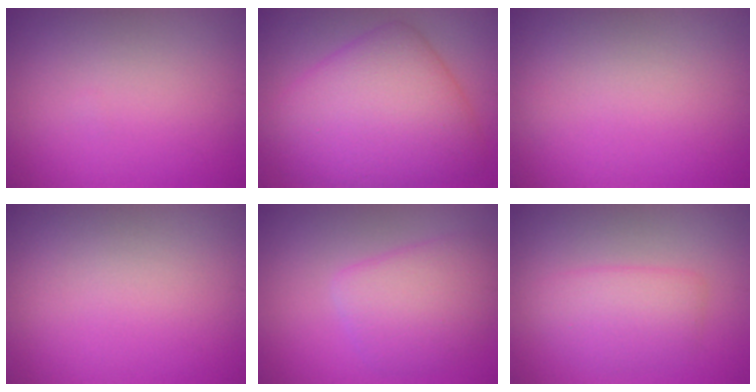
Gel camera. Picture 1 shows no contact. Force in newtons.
{"total": 9.0, "press": 9.0, "slide": 0.1}
{"total": 0.0}
{"total": 0.0}
{"total": 4.4, "press": 4.4, "slide": 0.2}
{"total": 3.0, "press": 3.0, "slide": 0.1}